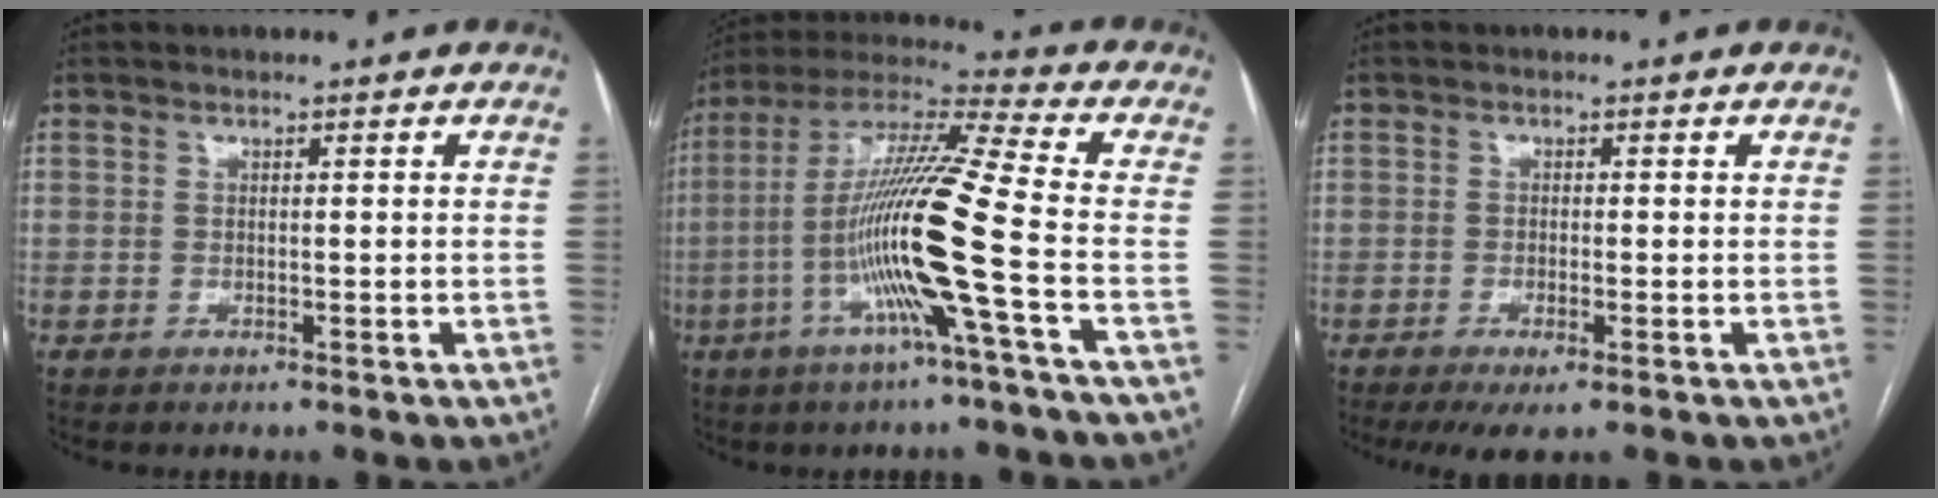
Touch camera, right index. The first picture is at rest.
{"total": 17.0, "force": [-4.6, -1.5, 16.3], "torque": [-0.316, -0.003, -0.101]}
{"total": 3.6, "force": [-1.8, 0.6, 3.1], "torque": [-0.056, -0.011, -0.029]}